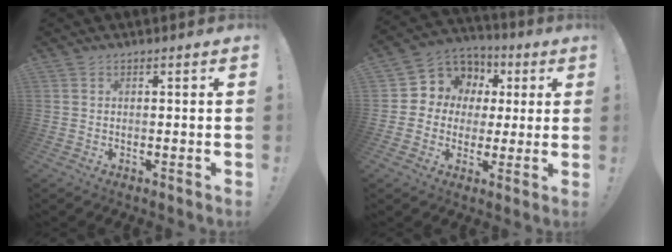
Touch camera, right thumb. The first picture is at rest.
{"total": 8.9, "force": [1.9, 8.3, 2.5], "torque": [-0.032, -0.020, 0.048]}